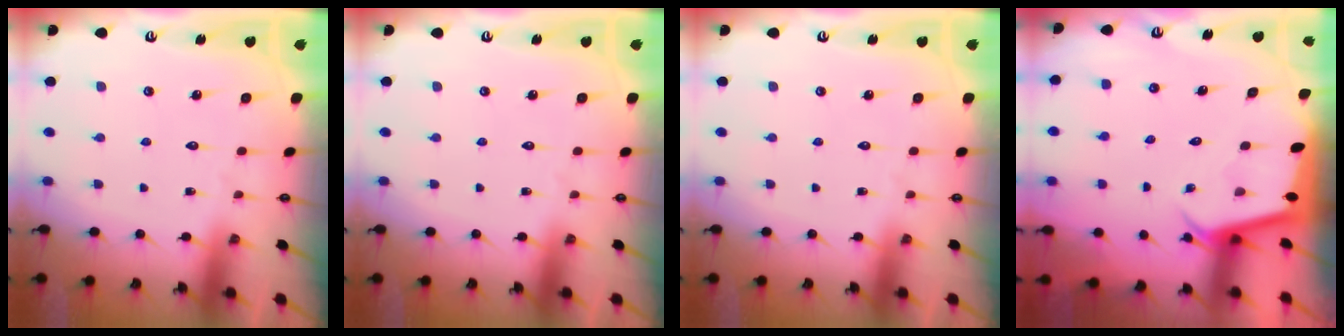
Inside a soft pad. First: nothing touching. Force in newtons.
{"total": 0.0}
{"total": 0.0}
{"total": 2.4, "press": 2.4, "slide": 0.2}